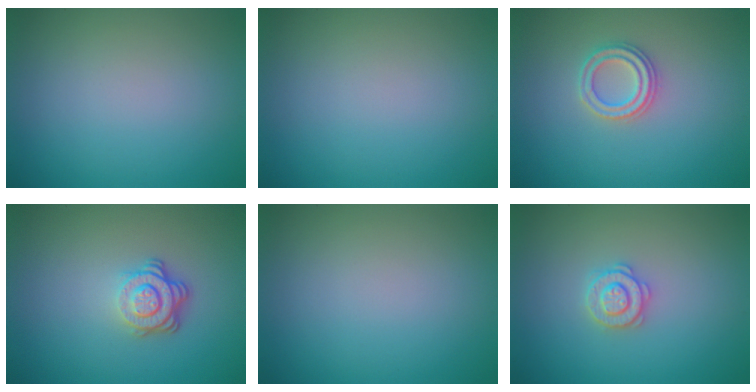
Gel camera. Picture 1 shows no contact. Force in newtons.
{"total": 0.0}
{"total": 2.3, "press": 2.3, "slide": 0.3}
{"total": 3.8, "press": 2.6, "slide": 2.7}
{"total": 0.0}
{"total": 2.6, "press": 2.5, "slide": 0.5}